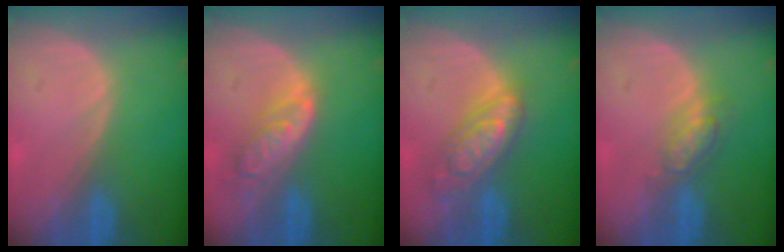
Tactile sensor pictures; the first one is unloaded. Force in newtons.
{"total": 6.3, "press": 5.6, "slide": 2.9}
{"total": 7.2, "press": 7.2, "slide": 0.6}
{"total": 4.6, "press": 4.1, "slide": 2.2}